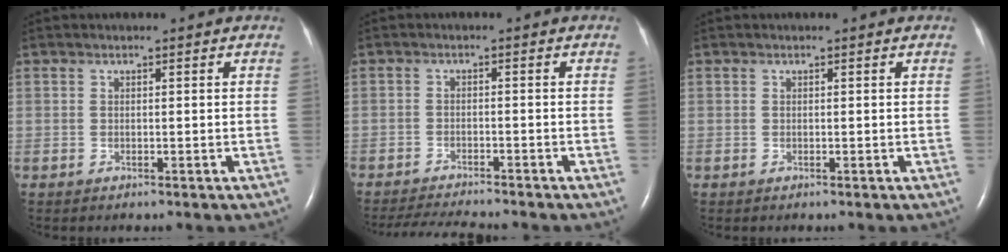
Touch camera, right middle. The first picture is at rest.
{"total": 7.6, "force": [-7.1, 0.1, 2.7], "torque": [-0.041, -0.018, -0.115]}
{"total": 0.0}